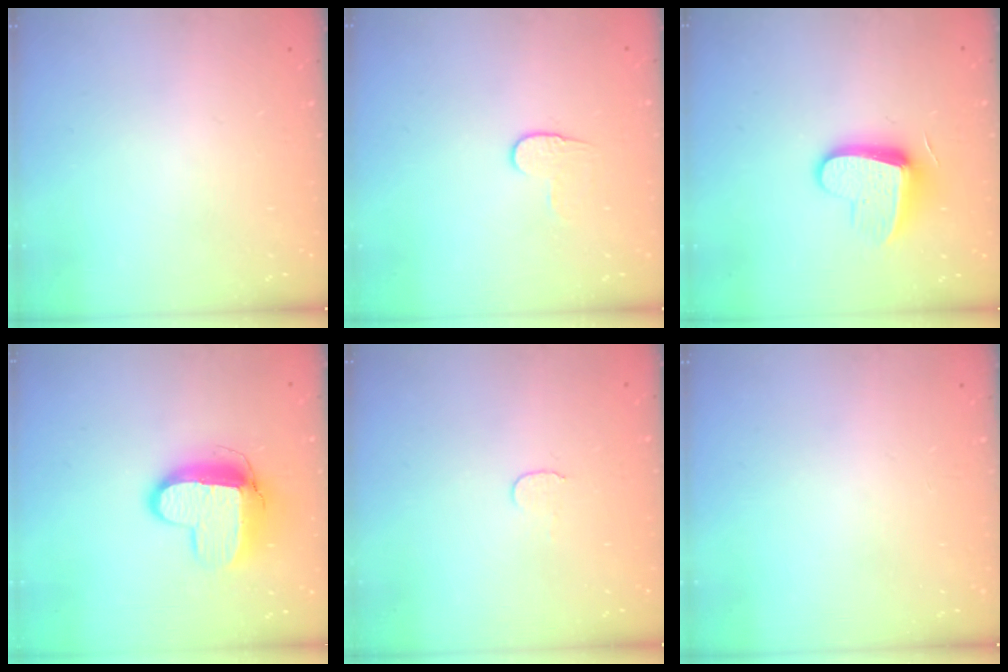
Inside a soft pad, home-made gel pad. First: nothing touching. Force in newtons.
{"total": 6.1, "press": 6.1, "slide": 0.5}
{"total": 11.6, "press": 11.6, "slide": 0.5}
{"total": 12.0, "press": 12.0, "slide": 0.7}
{"total": 3.7, "press": 3.7, "slide": 0.3}
{"total": 0.0}